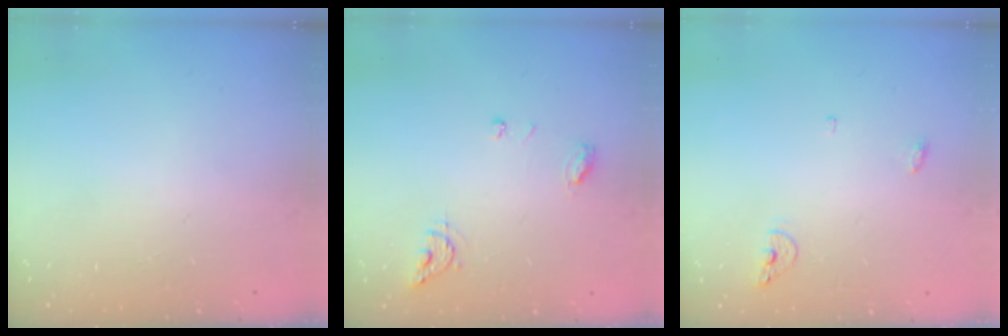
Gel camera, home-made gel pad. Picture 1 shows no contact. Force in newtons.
{"total": 6.2, "press": 6.2, "slide": 0.5}
{"total": 5.6, "press": 5.5, "slide": 1.0}